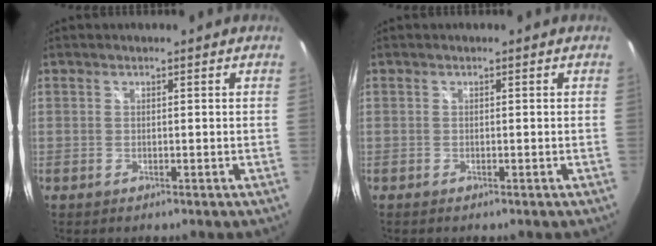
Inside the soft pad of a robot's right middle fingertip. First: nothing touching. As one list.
[{"total": 0.0}]